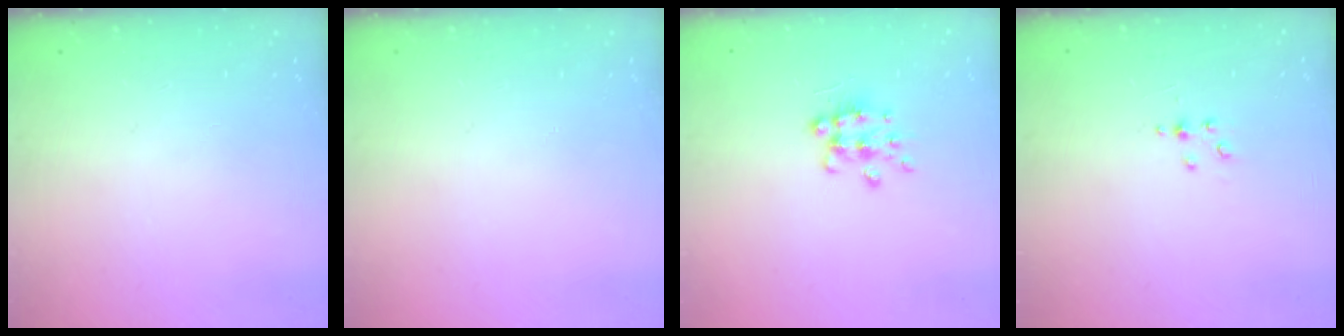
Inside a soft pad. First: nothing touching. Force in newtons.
{"total": 0.0}
{"total": 8.0, "press": 8.0, "slide": 0.7}
{"total": 3.9, "press": 3.8, "slide": 0.6}